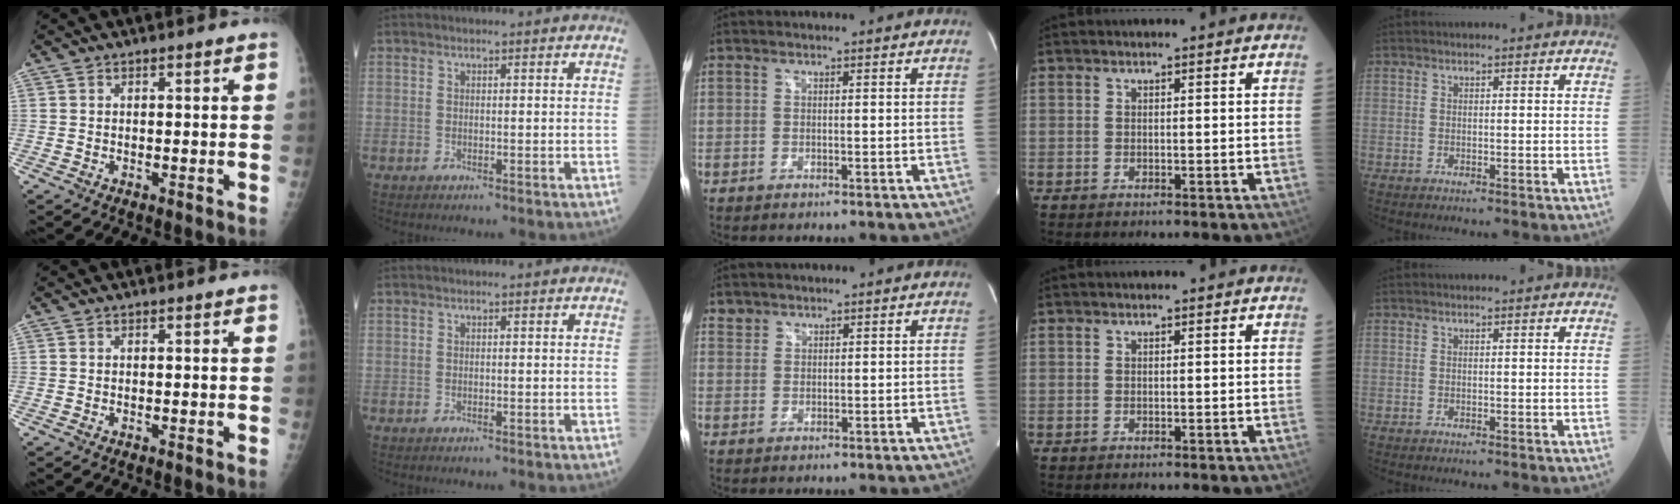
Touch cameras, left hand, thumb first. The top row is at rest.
{"middle": {"total": 1.5, "force": [1.2, 0.8, -0.2], "torque": [0.010, 0.006, 0.019]}}